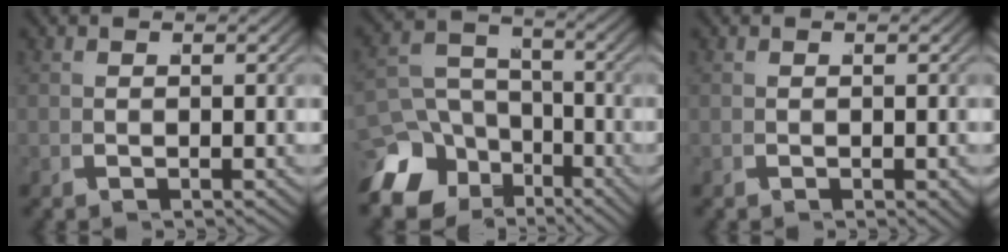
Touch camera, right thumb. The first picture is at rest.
{"total": 11.1, "force": [-4.1, 8.7, 5.5], "torque": [-0.086, -0.034, -0.058]}
{"total": 0.6, "force": [-0.3, 0.3, 0.5], "torque": [-0.004, -0.003, -0.001]}